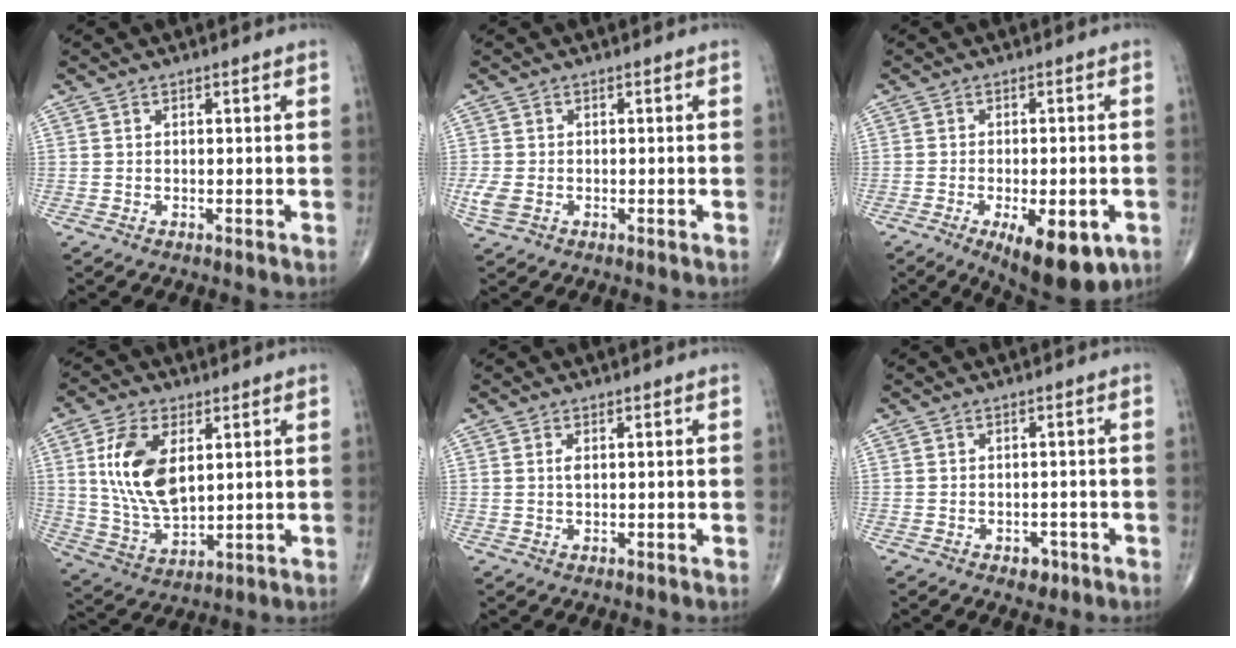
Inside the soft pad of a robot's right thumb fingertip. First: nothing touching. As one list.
[{"total": 3.1, "force": [-0.8, 2.2, 2.1], "torque": [-0.058, 0.002, -0.013]}, {"total": 12.7, "force": [-5.4, 5.1, 10.3], "torque": [-0.133, -0.003, -0.068]}, {"total": 13.9, "force": [3.5, 7.5, 11.2], "torque": [-0.213, -0.017, 0.076]}, {"total": 1.2, "force": [0.3, 0.4, 1.0], "torque": [-0.022, 0.000, 0.007]}, {"total": 2.2, "force": [-1.2, 1.5, 1.1], "torque": [-0.004, 0.005, -0.013]}]